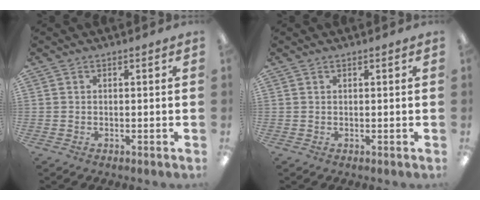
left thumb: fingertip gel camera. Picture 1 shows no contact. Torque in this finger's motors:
{"motor_torque": [0.00, -0.09, -0.28, 0.20, 0.00]}